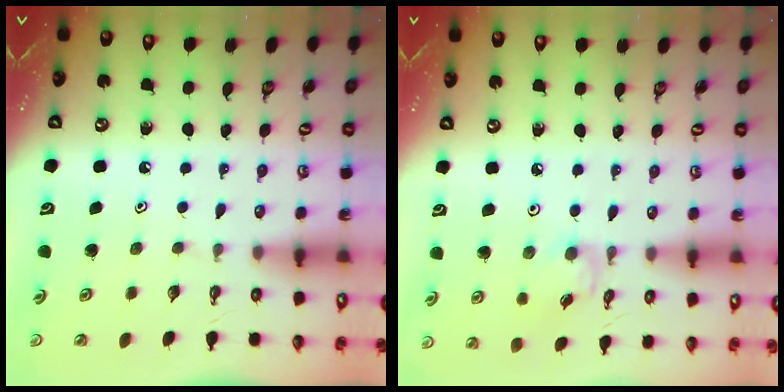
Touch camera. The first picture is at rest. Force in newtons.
{"total": 4.5, "press": 4.5, "slide": 0.3}